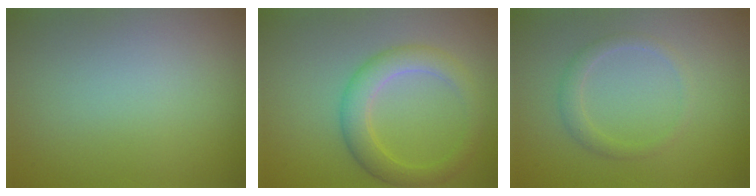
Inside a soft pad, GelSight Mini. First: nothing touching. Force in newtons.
{"total": 3.7, "press": 3.7, "slide": 0.3}
{"total": 1.6, "press": 1.6, "slide": 0.1}